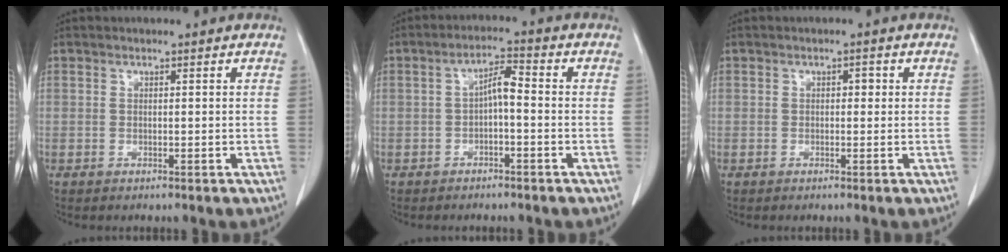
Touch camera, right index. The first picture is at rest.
{"total": 3.9, "force": [-0.6, 1.0, 3.7], "torque": [-0.065, 0.016, -0.009]}
{"total": 1.1, "force": [0.2, 0.7, 0.8], "torque": [-0.004, 0.006, 0.002]}